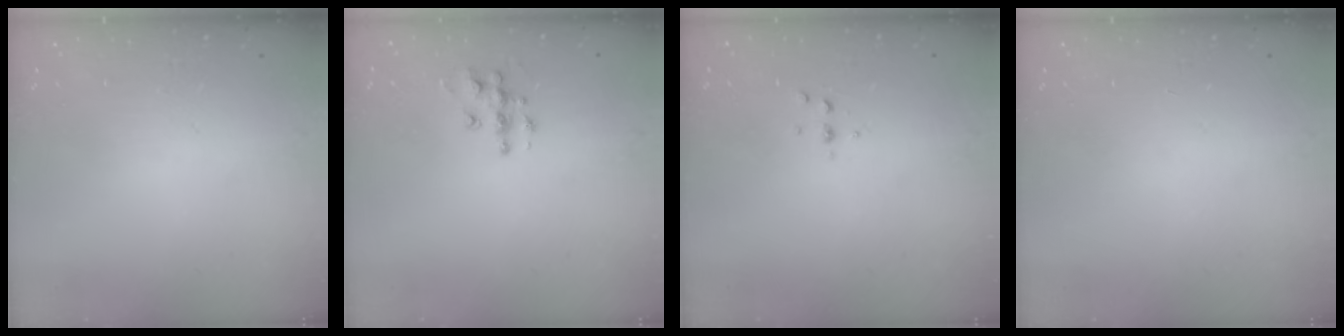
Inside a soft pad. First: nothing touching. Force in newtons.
{"total": 8.3, "press": 8.2, "slide": 0.5}
{"total": 2.6, "press": 2.6, "slide": 0.3}
{"total": 0.0}